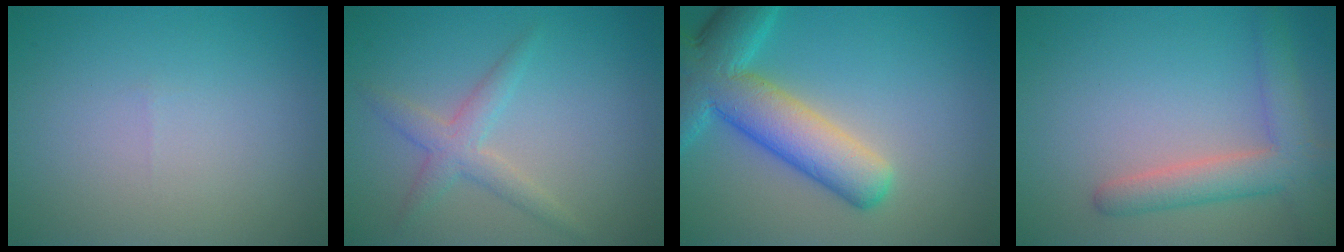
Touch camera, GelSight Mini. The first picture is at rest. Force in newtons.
{"total": 2.5, "press": 2.5, "slide": 0.1}
{"total": 8.7, "press": 8.7, "slide": 0.5}
{"total": 4.3, "press": 4.3, "slide": 0.2}